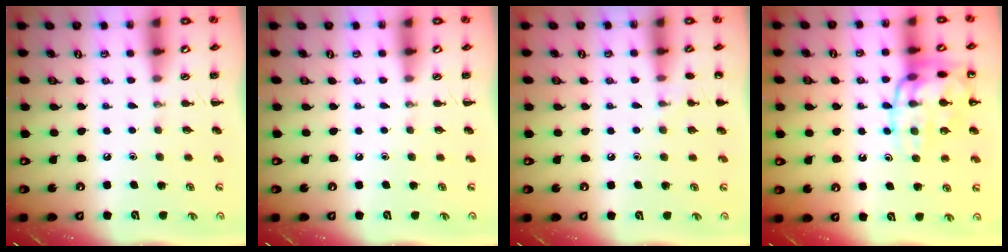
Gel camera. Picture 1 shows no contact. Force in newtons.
{"total": 0.0}
{"total": 6.7, "press": 6.5, "slide": 1.5}
{"total": 17.4, "press": 17.4, "slide": 1.2}